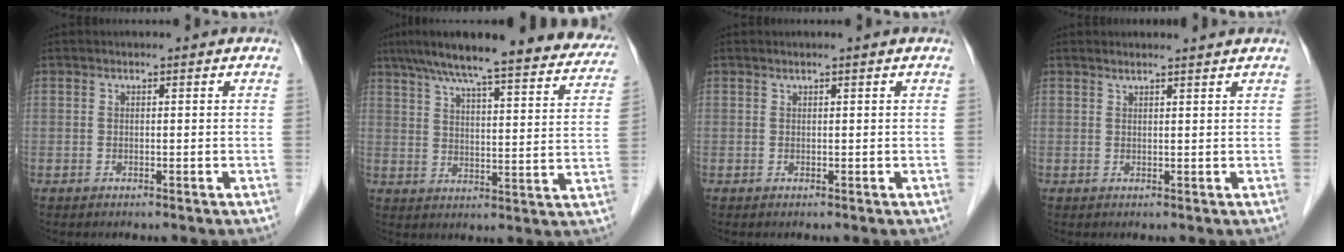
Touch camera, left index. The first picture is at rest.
{"total": 25.4, "force": [21.7, 4.1, 12.7], "torque": [-0.185, 0.002, 0.270]}
{"total": 0.0}
{"total": 2.4, "force": [2.3, -0.5, 0.5], "torque": [-0.015, 0.000, 0.030]}